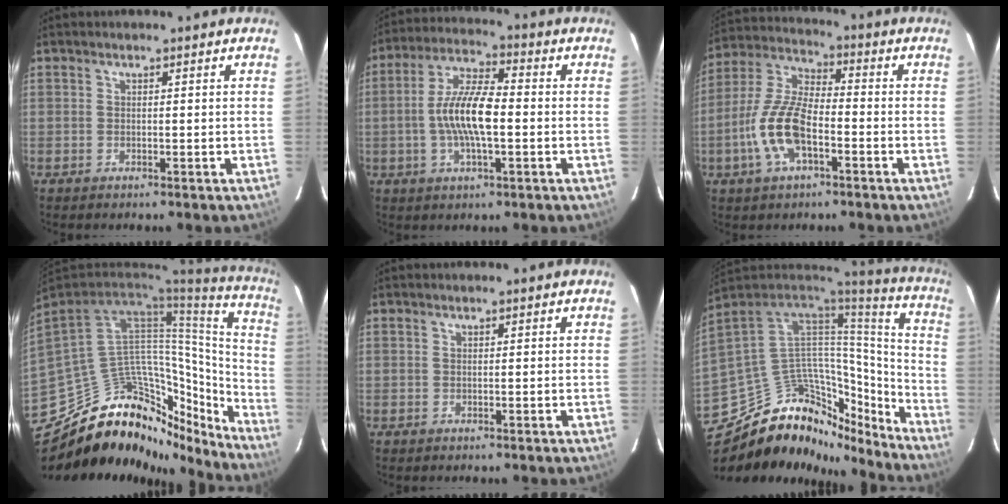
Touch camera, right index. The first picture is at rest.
{"total": 11.0, "force": [-1.5, 3.4, 10.4], "torque": [-0.211, 0.008, -0.030]}
{"total": 12.6, "force": [-4.5, 5.2, 10.5], "torque": [-0.228, 0.002, -0.088]}
{"total": 33.6, "force": [-26.5, 13.8, 15.3], "torque": [-0.243, 0.036, -0.383]}
{"total": 0.0}
{"total": 31.3, "force": [-23.3, 14.4, 15.3], "torque": [-0.264, 0.035, -0.336]}